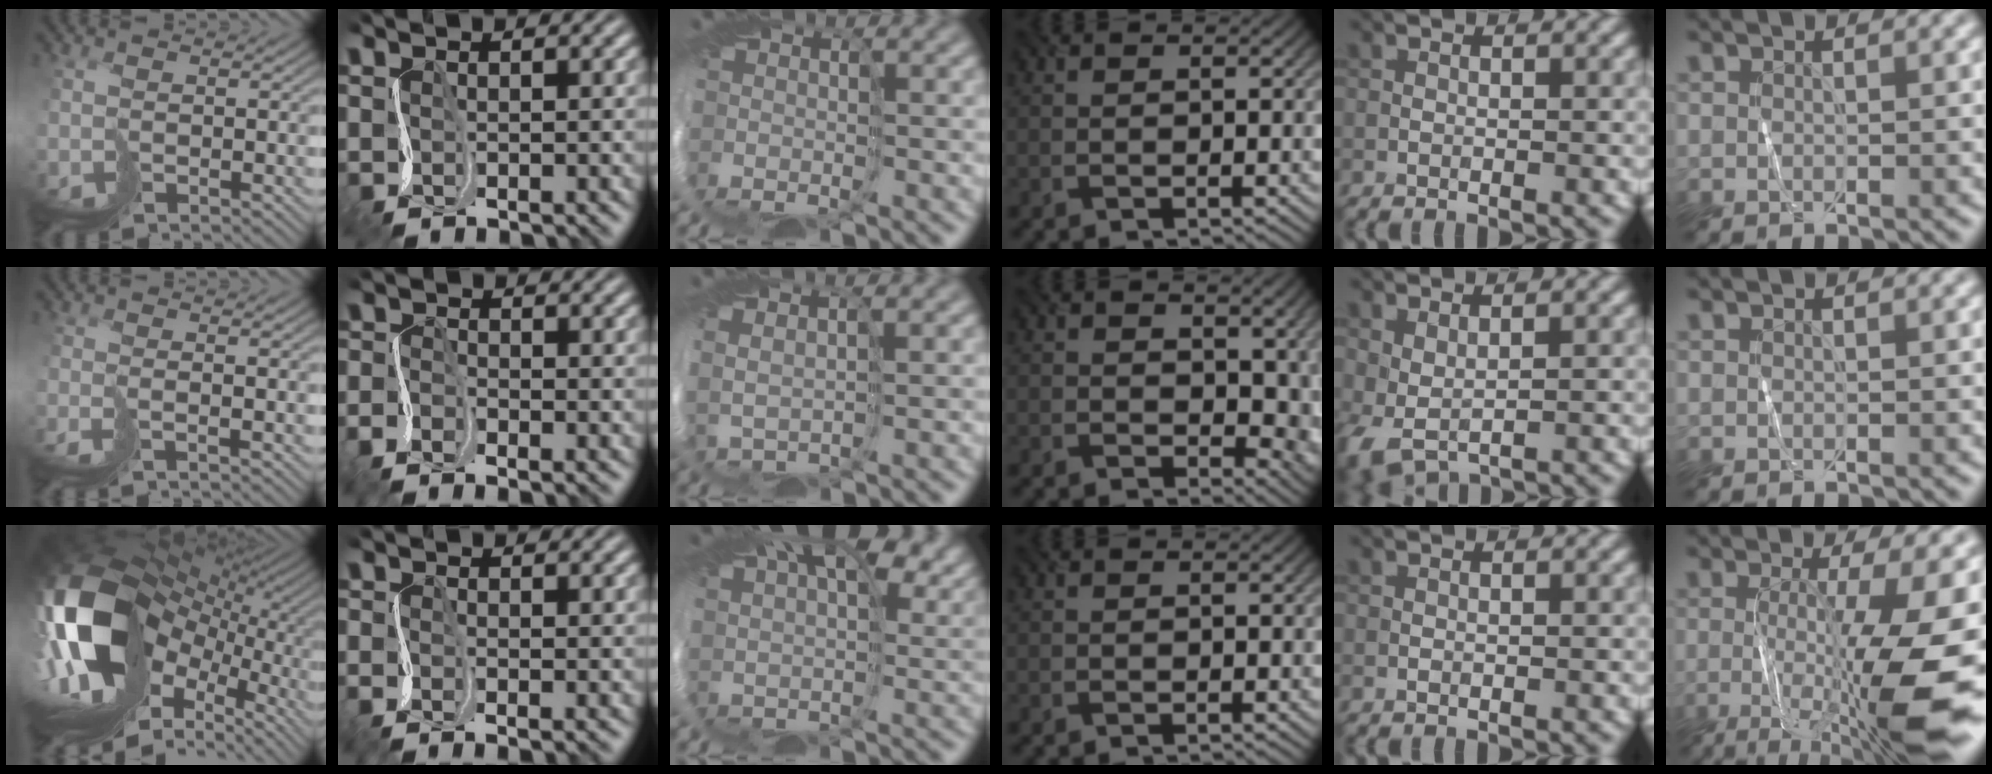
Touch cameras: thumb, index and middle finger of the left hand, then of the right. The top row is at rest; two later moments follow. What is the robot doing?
{"motion": "cut", "object": "tape"}